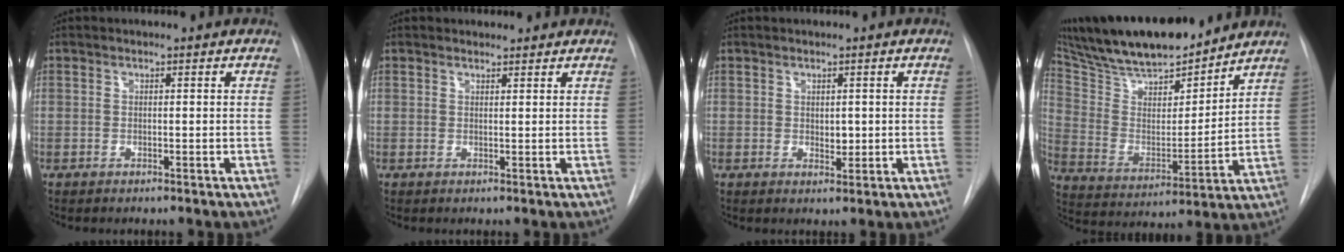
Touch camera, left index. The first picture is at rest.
{"total": 2.0, "force": [1.9, 0.6, 0.2], "torque": [-0.006, 0.013, 0.025]}
{"total": 1.6, "force": [0.2, 1.0, 1.2], "torque": [-0.016, -0.004, 0.006]}
{"total": 21.9, "force": [19.0, 4.5, 10.0], "torque": [-0.182, 0.011, 0.319]}